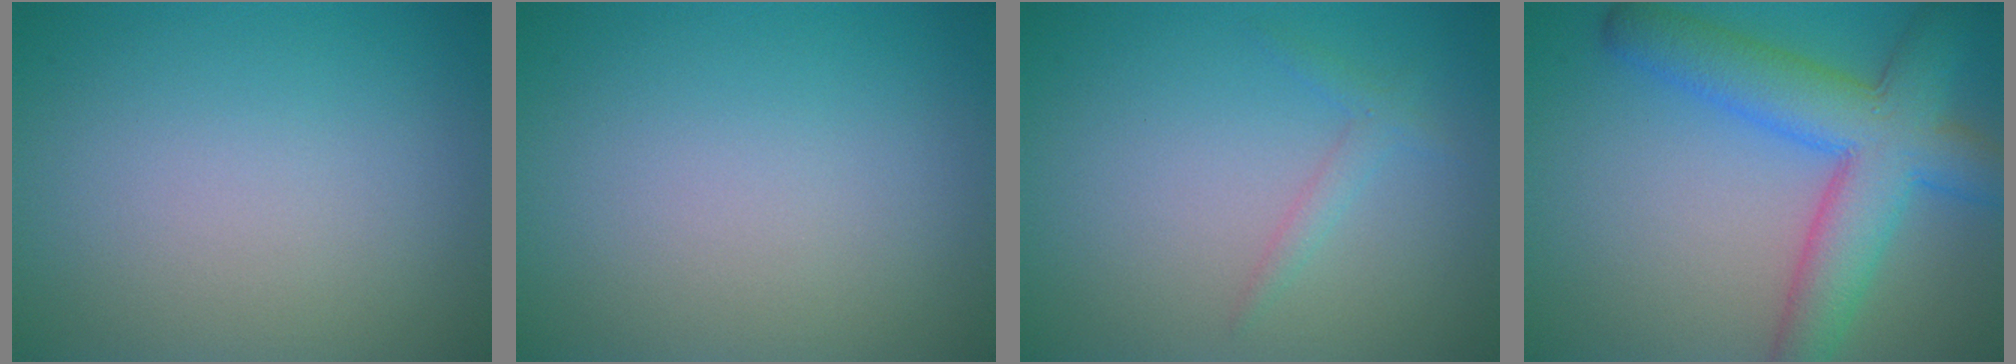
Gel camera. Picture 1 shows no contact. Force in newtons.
{"total": 0.0}
{"total": 1.2, "press": 1.2, "slide": 0.1}
{"total": 8.2, "press": 8.2, "slide": 0.3}